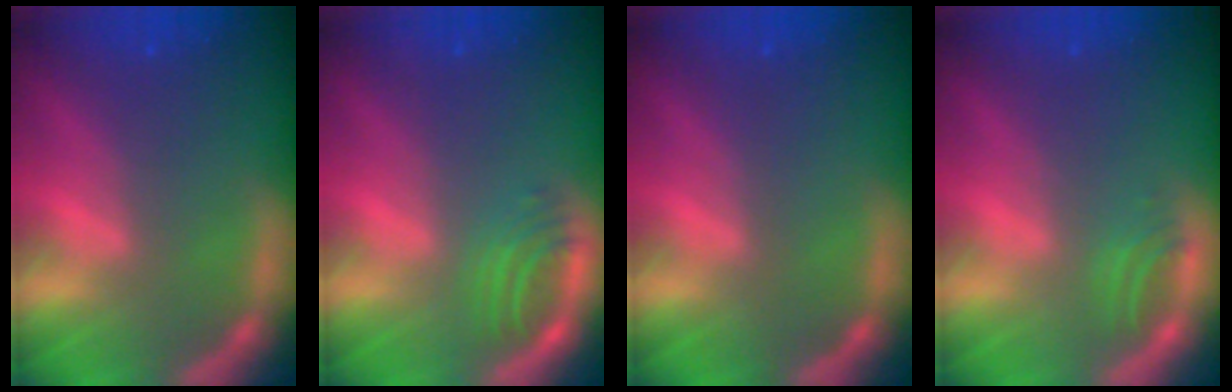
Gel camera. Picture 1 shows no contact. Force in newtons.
{"total": 2.9}
{"total": 0.0}
{"total": 1.5}